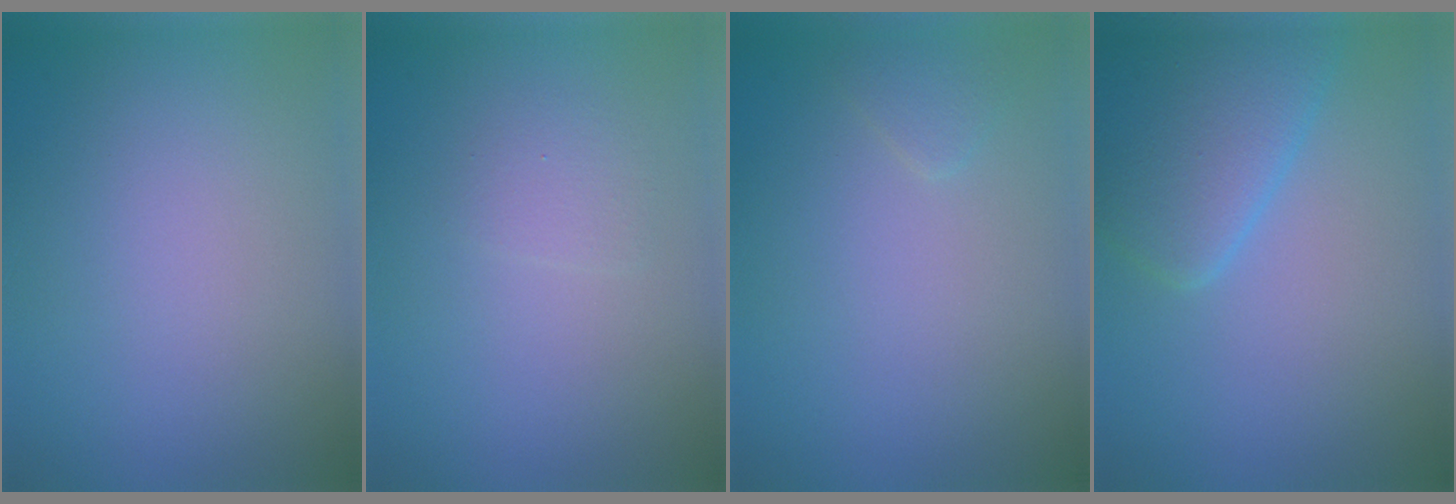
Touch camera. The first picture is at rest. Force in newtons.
{"total": 1.1, "press": 1.1, "slide": 0.1}
{"total": 0.8, "press": 0.8, "slide": 0.0}
{"total": 5.0, "press": 5.0, "slide": 0.3}